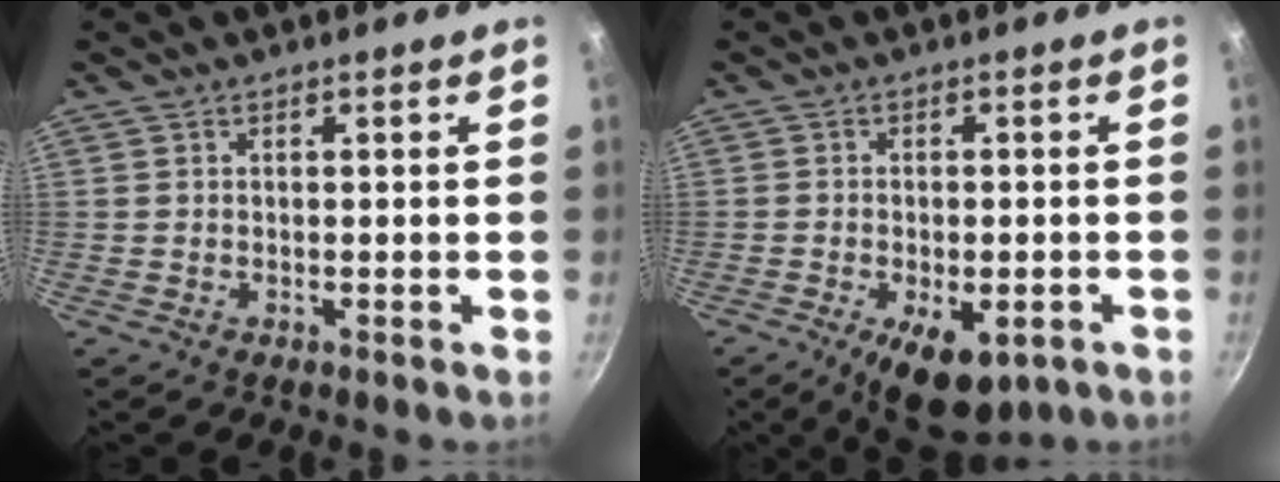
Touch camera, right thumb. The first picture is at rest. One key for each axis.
{"total": 9.5, "fx": -4.1, "fy": 4.6, "fz": 7.2, "tx": -0.086, "ty": 0.011, "tz": -0.049}